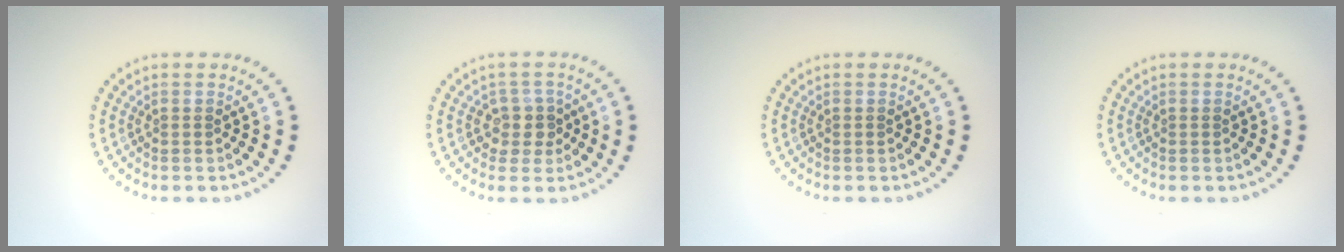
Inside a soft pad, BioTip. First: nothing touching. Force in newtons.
{"total": 2.3, "press": 2.0, "slide": 1.1}
{"total": 0.0}
{"total": 0.0}